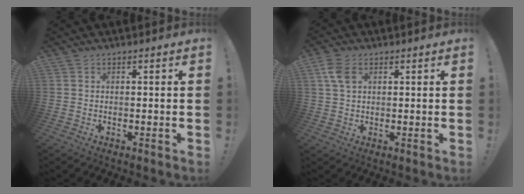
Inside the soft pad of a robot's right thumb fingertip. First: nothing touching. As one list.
[{"total": 5.9, "force": [2.3, 3.6, 4.1], "torque": [-0.076, -0.002, 0.043]}]